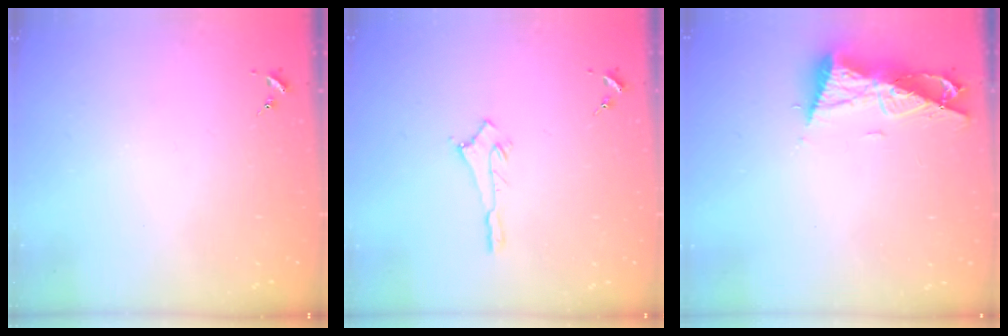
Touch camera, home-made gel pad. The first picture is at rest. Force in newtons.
{"total": 3.1, "press": 3.1, "slide": 0.0}
{"total": 9.5, "press": 9.4, "slide": 1.4}